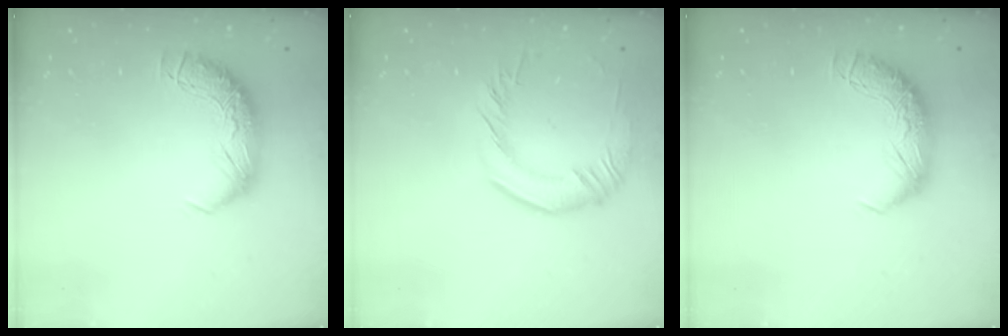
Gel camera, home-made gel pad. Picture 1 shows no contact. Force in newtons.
{"total": 1.5, "press": 1.0, "slide": 1.1}
{"total": 0.0}